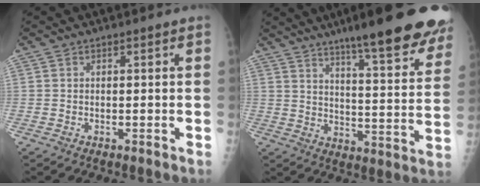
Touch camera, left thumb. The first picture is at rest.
{"total": 23.4, "force": [16.7, 3.8, 16.0], "torque": [-0.193, -0.072, 0.226]}